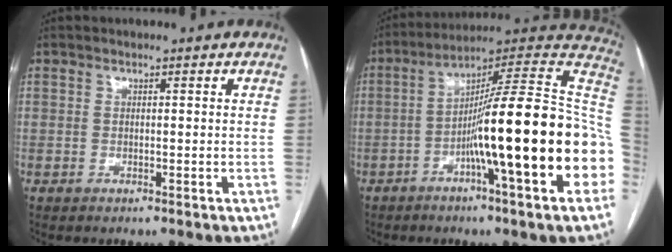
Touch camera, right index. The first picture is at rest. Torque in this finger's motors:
{"motor_torque": [2.14, 0.00, 1.05, 0.21]}